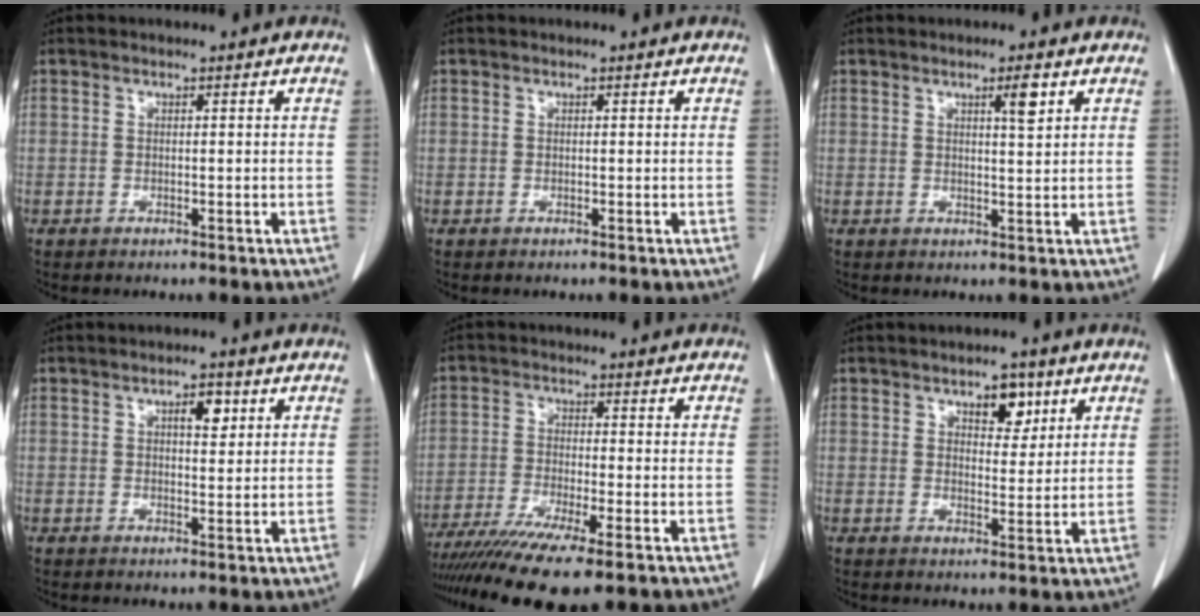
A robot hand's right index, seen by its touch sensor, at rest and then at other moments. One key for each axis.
{"total": 0.0}
{"total": 2.7, "fx": 1.4, "fy": 0.1, "fz": 2.3, "tx": -0.039, "ty": -0.003, "tz": 0.022}
{"total": 3.2, "fx": 1.3, "fy": 1.2, "fz": 2.7, "tx": -0.041, "ty": 0.001, "tz": 0.019}
{"total": 12.3, "fx": -9.1, "fy": 0.5, "fz": 8.2, "tx": -0.141, "ty": -0.027, "tz": -0.149}
{"total": 4.7, "fx": 2.6, "fy": 2.4, "fz": 3.1, "tx": -0.042, "ty": 0.004, "tz": 0.038}